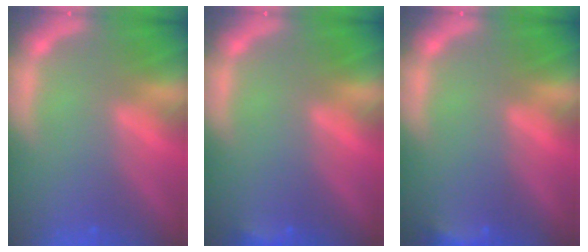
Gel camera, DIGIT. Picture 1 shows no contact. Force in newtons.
{"total": 1.4}
{"total": 2.4}